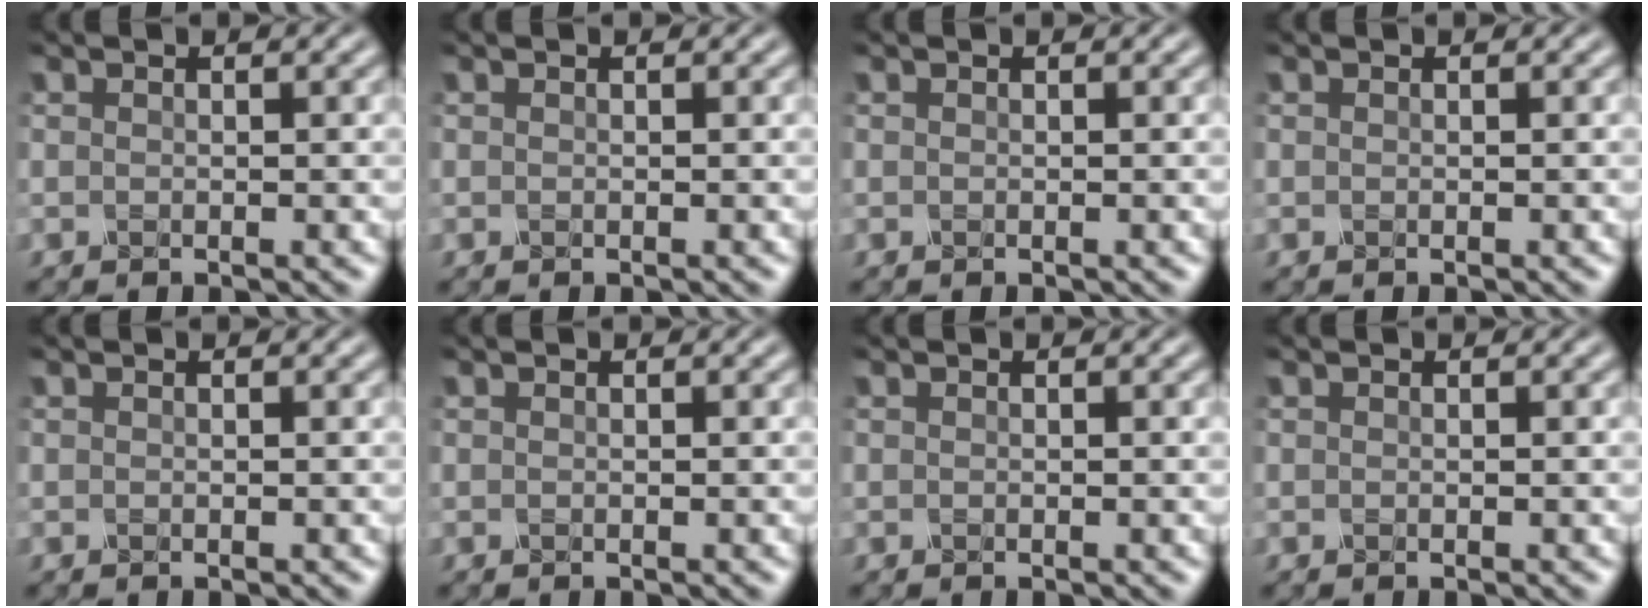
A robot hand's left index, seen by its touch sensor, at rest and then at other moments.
{"total": 0.0}
{"total": 0.0}
{"total": 0.0}
{"total": 0.0}
{"total": 0.0}
{"total": 0.0}
{"total": 0.0}